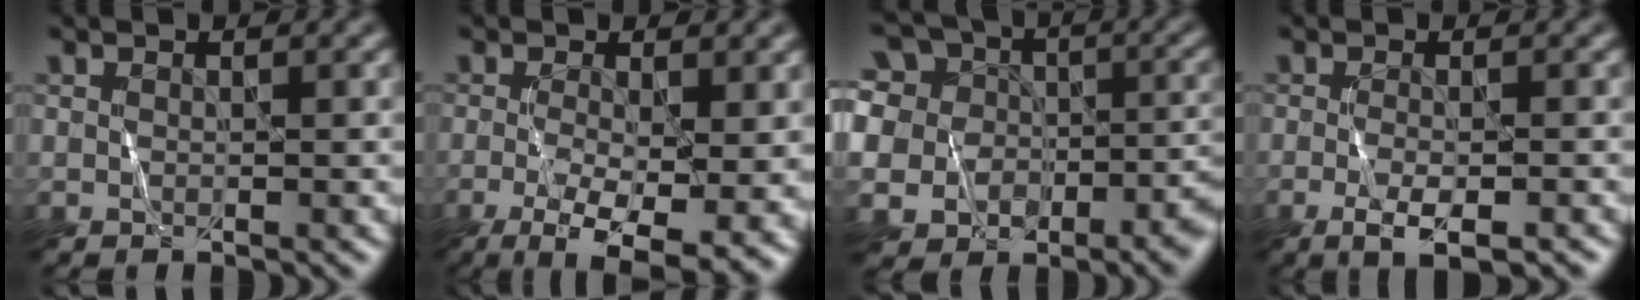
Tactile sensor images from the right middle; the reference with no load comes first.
{"total": 8.7, "force": [-2.7, 3.3, 7.6], "torque": [-0.144, -0.014, -0.036]}
{"total": 14.1, "force": [-1.4, 12.2, 6.9], "torque": [-0.155, 0.006, -0.034]}
{"total": 3.2, "force": [-1.6, 0.8, 2.7], "torque": [-0.051, -0.006, -0.025]}